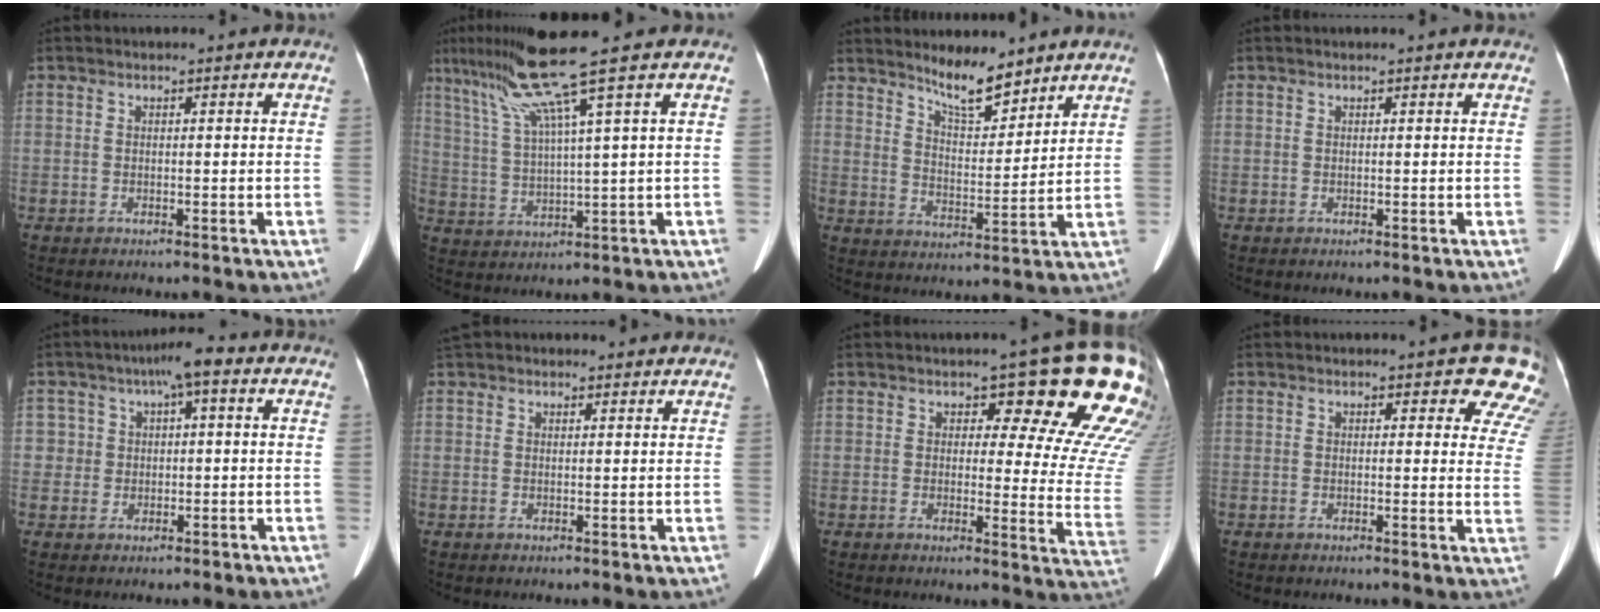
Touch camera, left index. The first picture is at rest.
{"total": 10.6, "force": [6.6, -2.8, 7.8], "torque": [-0.143, 0.014, 0.120]}
{"total": 7.4, "force": [6.5, 1.3, 3.3], "torque": [-0.064, -0.011, 0.118]}
{"total": 2.1, "force": [2.0, 0.2, 0.8], "torque": [-0.013, 0.017, 0.015]}
{"total": 4.3, "force": [1.2, 3.2, 2.5], "torque": [-0.031, 0.019, 0.015]}
{"total": 4.7, "force": [4.3, 1.6, 1.0], "torque": [-0.015, 0.031, 0.064]}
{"total": 17.1, "force": [11.4, 5.5, 11.5], "torque": [-0.115, -0.044, 0.105]}
{"total": 8.2, "force": [6.5, 3.6, 3.4], "torque": [0.001, -0.024, 0.036]}